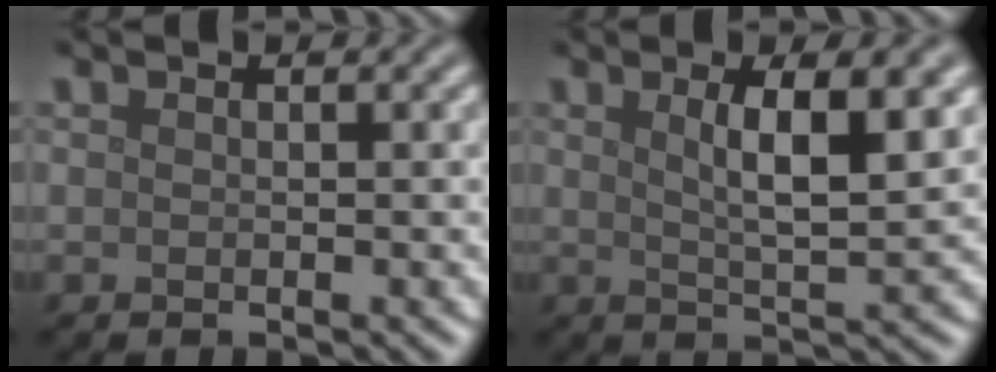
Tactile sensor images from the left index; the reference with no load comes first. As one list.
[{"total": 5.5, "force": [1.8, 1.4, 5.0], "torque": [-0.073, 0.001, 0.029]}]